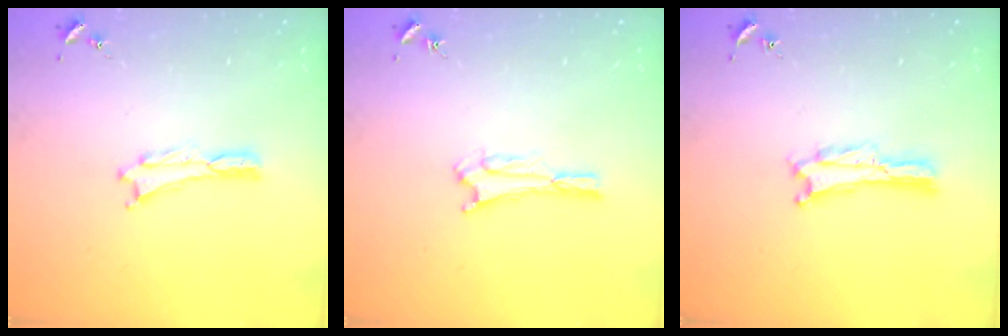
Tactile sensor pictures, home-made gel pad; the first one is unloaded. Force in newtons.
{"total": 3.3, "press": 3.3, "slide": 0.4}
{"total": 0.0}